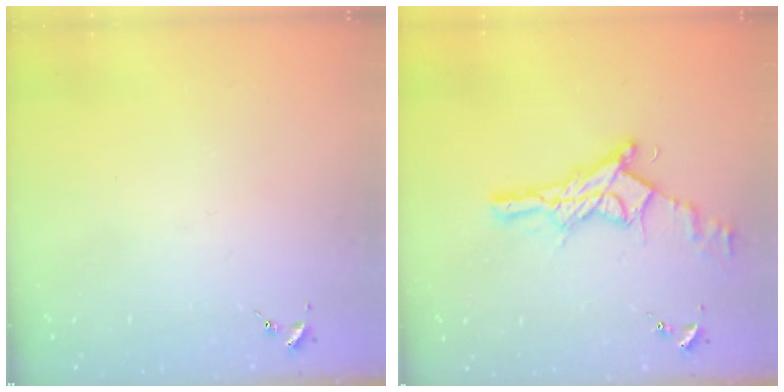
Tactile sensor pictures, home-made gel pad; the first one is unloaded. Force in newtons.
{"total": 15.5, "press": 15.5, "slide": 1.2}